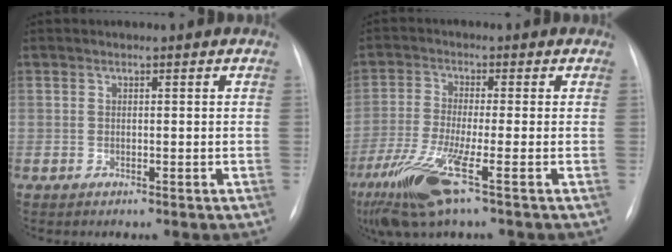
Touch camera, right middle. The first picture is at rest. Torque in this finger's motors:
{"motor_torque": [1.34, -0.79, 0.47, 0.16]}